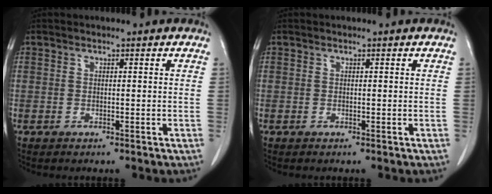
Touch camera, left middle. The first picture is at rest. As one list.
[{"total": 0.0}]